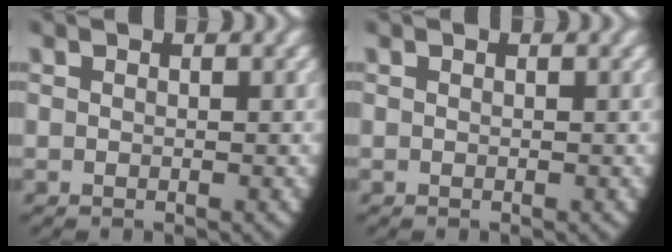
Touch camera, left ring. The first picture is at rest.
{"total": 0.0}